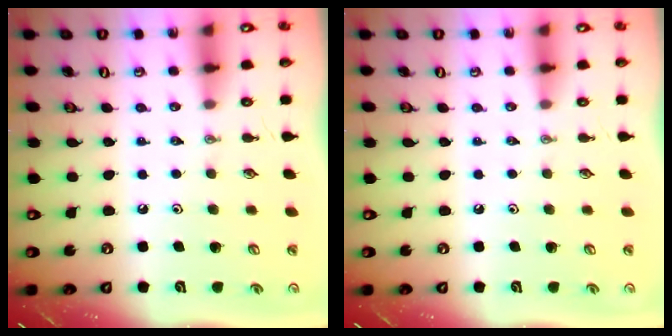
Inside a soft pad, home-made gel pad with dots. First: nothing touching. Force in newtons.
{"total": 0.0}